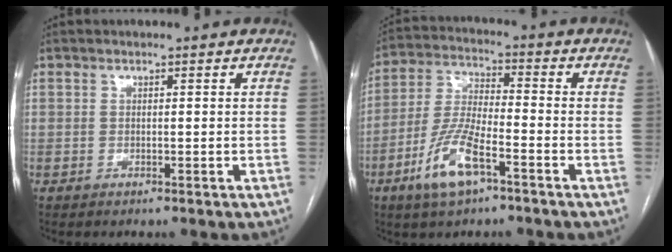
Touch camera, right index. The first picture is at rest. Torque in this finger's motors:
{"motor_torque": [1.05, -0.34, 0.27, 0.15]}